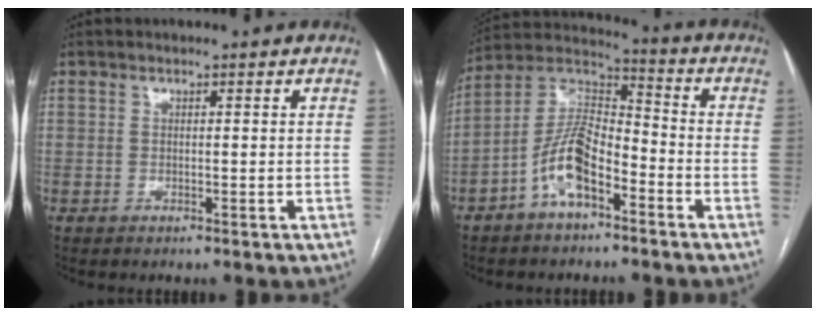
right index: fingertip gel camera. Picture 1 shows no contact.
{"total": 10.8, "force": [-5.2, 4.2, 8.5], "torque": [-0.182, 0.024, -0.098]}